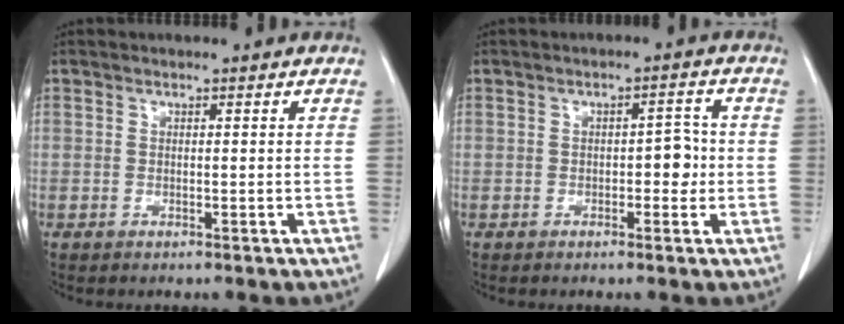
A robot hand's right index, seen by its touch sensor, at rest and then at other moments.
{"total": 3.2, "force": [-0.5, 1.7, 2.7], "torque": [-0.029, 0.009, -0.008]}